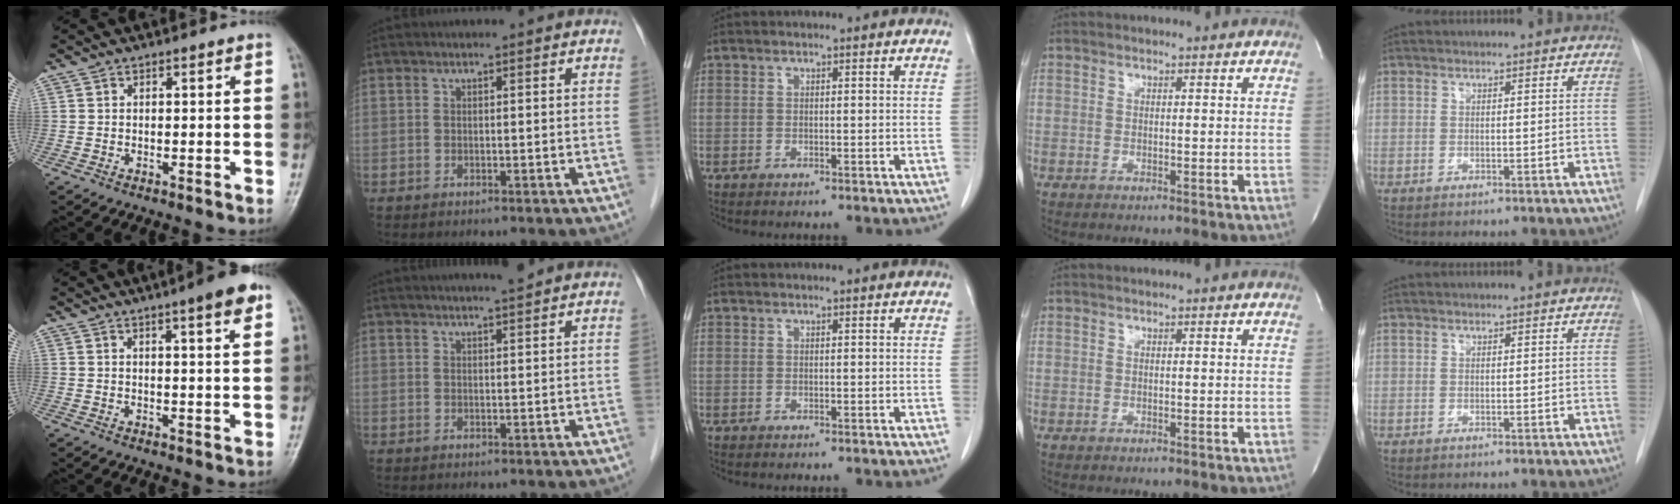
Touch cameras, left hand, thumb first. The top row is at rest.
{"thumb": {"total": 6.4, "force": [3.7, 0.9, 5.2], "torque": [-0.066, -0.011, 0.048]}, "index": {"total": 4.2, "force": [3.7, -0.4, 1.9], "torque": [-0.026, 0.013, 0.050]}}